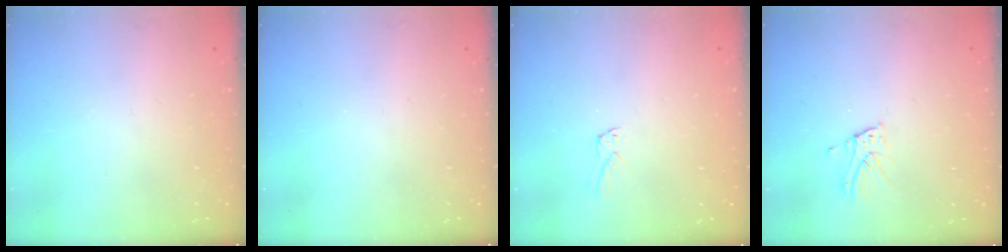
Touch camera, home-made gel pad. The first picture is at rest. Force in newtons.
{"total": 0.0}
{"total": 2.3, "press": 2.3, "slide": 0.3}
{"total": 3.7, "press": 3.7, "slide": 0.3}